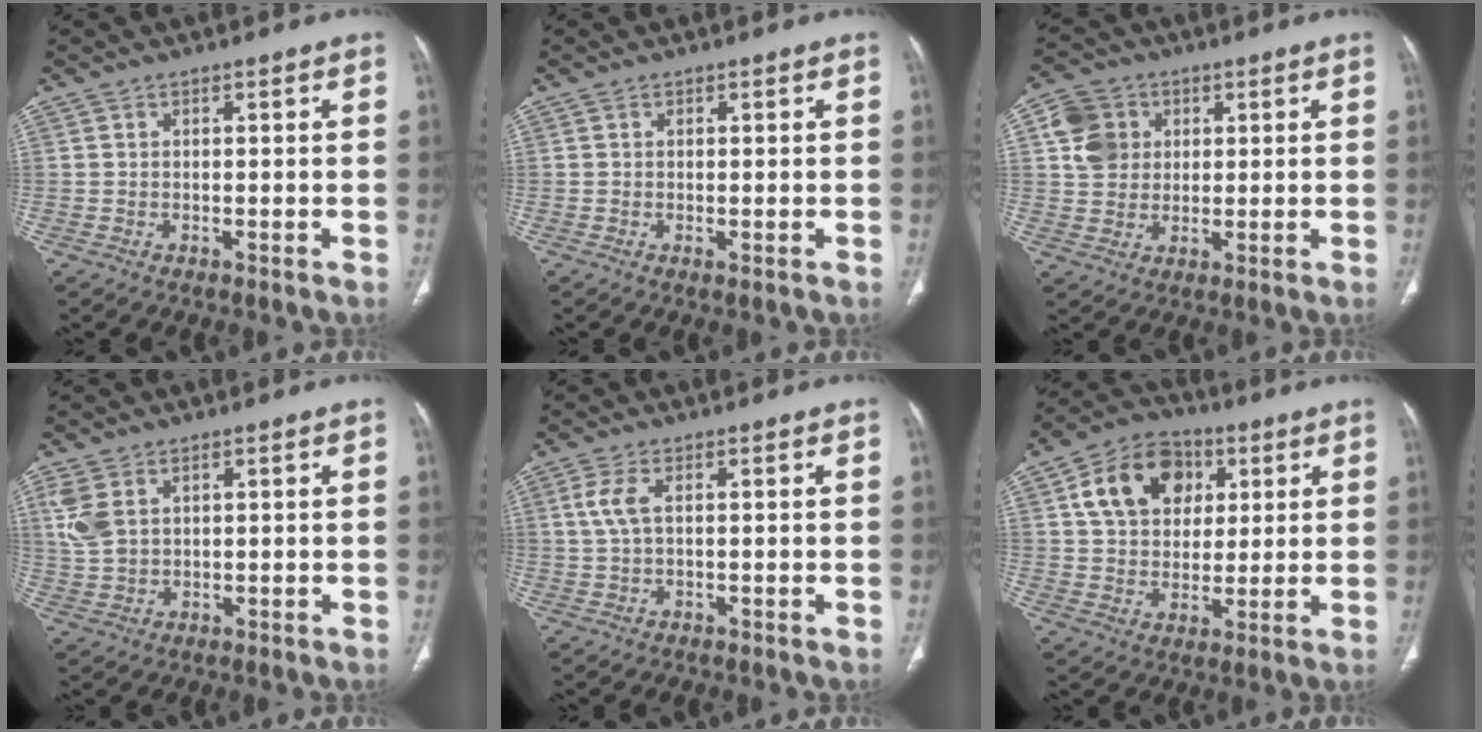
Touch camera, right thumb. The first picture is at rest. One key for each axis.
{"total": 0.5, "fx": -0.1, "fy": 0.2, "fz": 0.5, "tx": -0.014, "ty": -0.004, "tz": -0.001}
{"total": 8.1, "fx": 2.3, "fy": 7.0, "fz": 3.3, "tx": -0.042, "ty": 0.000, "tz": 0.042}
{"total": 5.9, "fx": 2.4, "fy": 3.5, "fz": 4.0, "tx": -0.099, "ty": -0.001, "tz": 0.058}
{"total": 3.7, "fx": 0.9, "fy": 1.4, "fz": 3.3, "tx": -0.094, "ty": 0.009, "tz": 0.021}
{"total": 14.3, "fx": 4.8, "fy": 10.7, "fz": 8.2, "tx": -0.112, "ty": 0.001, "tz": 0.076}